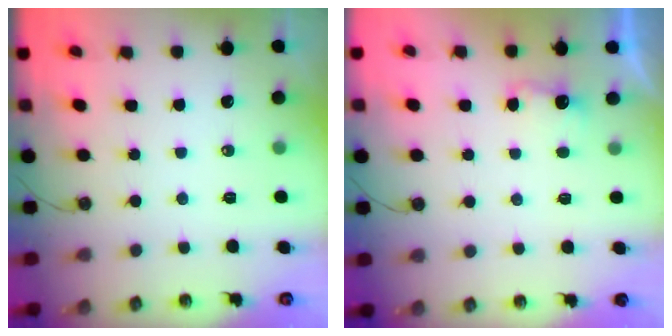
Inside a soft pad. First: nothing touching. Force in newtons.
{"total": 2.7, "press": 2.5, "slide": 0.9}